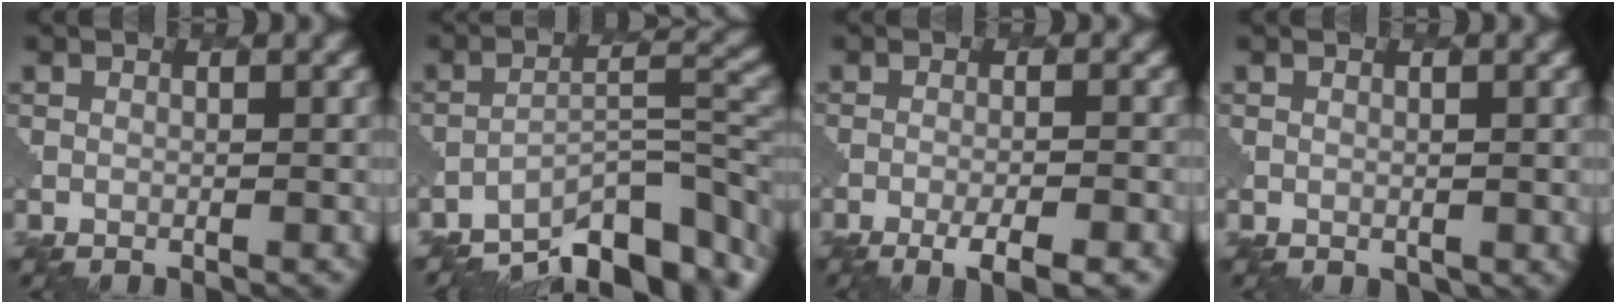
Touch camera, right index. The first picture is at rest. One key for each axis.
{"total": 9.8, "fx": -7.2, "fy": 3.3, "fz": 5.7, "tx": -0.077, "ty": 0.001, "tz": -0.122}
{"total": 4.0, "fx": -2.3, "fy": 0.8, "fz": 3.2, "tx": -0.051, "ty": 0.003, "tz": -0.037}
{"total": 1.0, "fx": 0.2, "fy": 0.9, "fz": 0.4, "tx": -0.008, "ty": -0.006, "tz": 0.005}